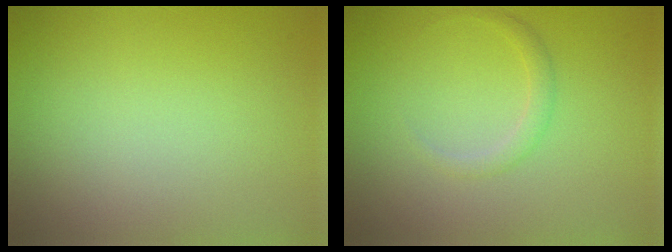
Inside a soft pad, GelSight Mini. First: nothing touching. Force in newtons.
{"total": 1.2, "press": 1.2, "slide": 0.1}